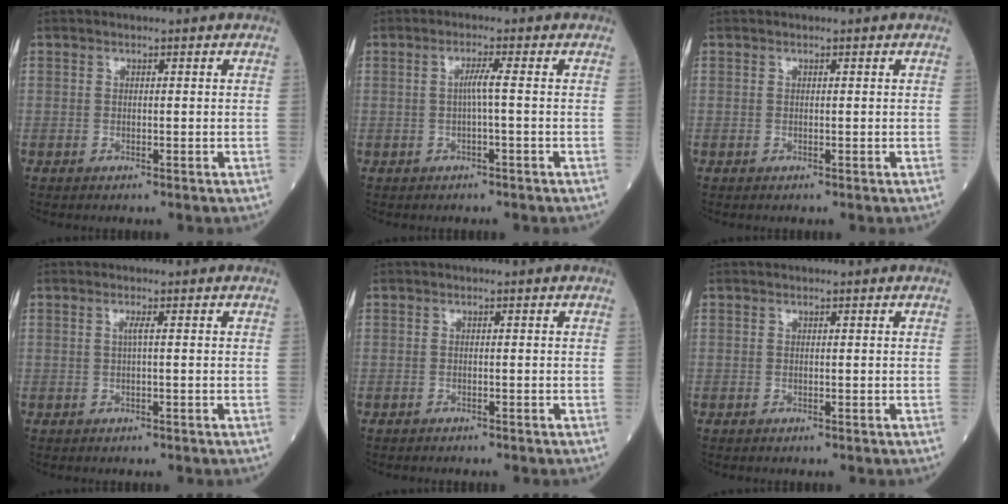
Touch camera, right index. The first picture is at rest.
{"total": 2.1, "force": [-0.2, -0.4, 2.0], "torque": [-0.037, 0.002, -0.005]}
{"total": 0.0}
{"total": 0.9, "force": [0.0, -0.2, 0.9], "torque": [-0.016, 0.002, 0.000]}
{"total": 0.8, "force": [-0.7, 0.2, 0.3], "torque": [-0.010, -0.001, -0.010]}
{"total": 0.0}